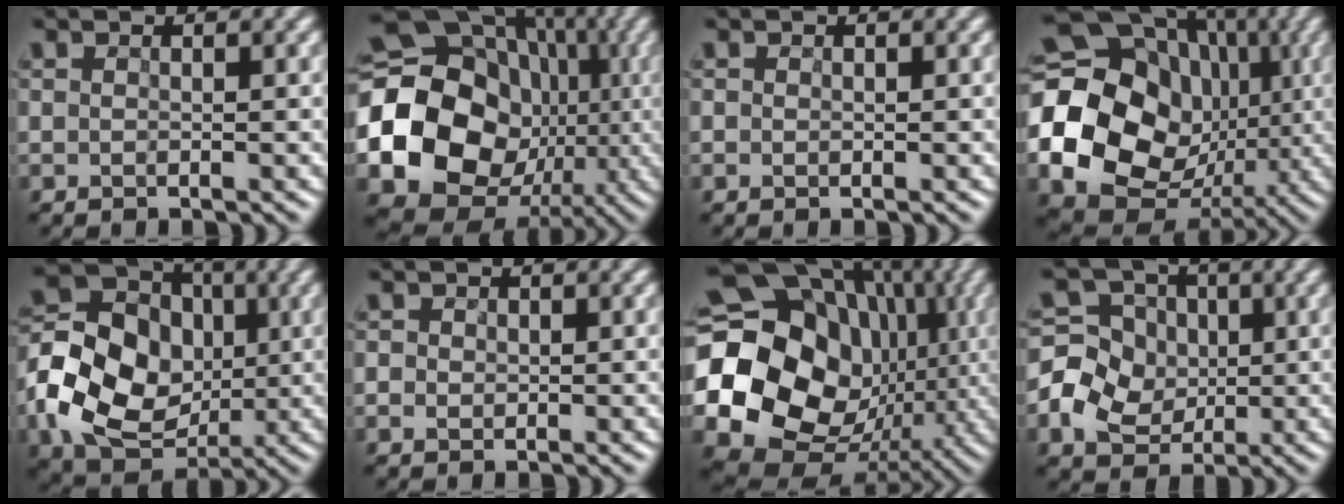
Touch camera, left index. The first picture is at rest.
{"total": 20.6, "force": [-1.9, 18.2, 9.6], "torque": [-0.191, -0.019, -0.042]}
{"total": 0.7, "force": [0.1, 0.6, 0.3], "torque": [0.007, 0.006, -0.005]}
{"total": 23.1, "force": [0.1, 20.2, 11.1], "torque": [-0.248, 0.018, -0.018]}
{"total": 14.5, "force": [-1.9, 12.0, 8.0], "torque": [-0.173, 0.005, -0.044]}
{"total": 2.1, "force": [0.3, 1.9, 0.9], "torque": [0.000, 0.021, -0.011]}
{"total": 22.3, "force": [0.8, 19.2, 11.4], "torque": [-0.248, -0.012, 0.005]}
{"total": 8.8, "force": [-0.1, 7.8, 4.0], "torque": [-0.103, 0.023, -0.024]}